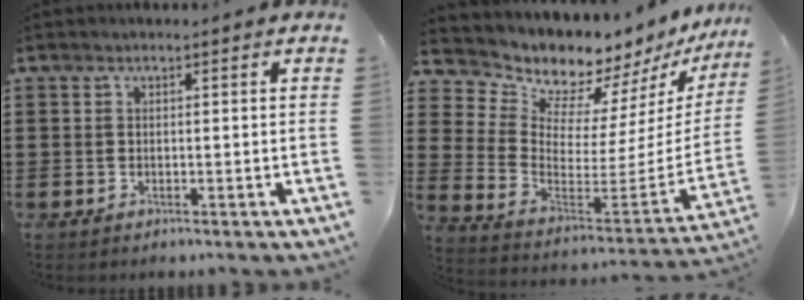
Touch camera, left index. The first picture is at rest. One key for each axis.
{"total": 7.4, "fx": 7.2, "fy": 1.9, "fz": -0.3, "tx": -0.048, "ty": -0.076, "tz": 0.125}